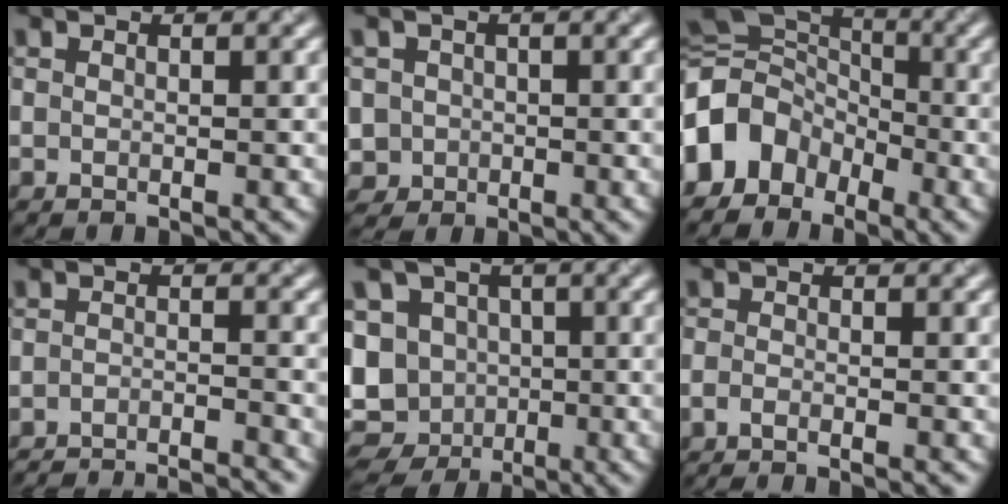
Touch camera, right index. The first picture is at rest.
{"total": 2.3, "force": [-0.3, 2.3, 0.2], "torque": [0.005, 0.001, -0.001]}
{"total": 10.0, "force": [-4.2, 8.0, 4.4], "torque": [-0.088, 0.008, -0.099]}
{"total": 7.8, "force": [-7.5, 1.1, 1.6], "torque": [-0.014, -0.001, -0.106]}
{"total": 11.3, "force": [-3.5, 9.6, 4.8], "torque": [-0.068, -0.002, -0.082]}
{"total": 2.2, "force": [-1.7, 0.4, 1.4], "torque": [-0.025, -0.006, -0.035]}